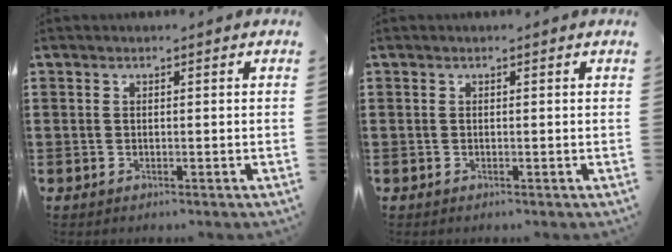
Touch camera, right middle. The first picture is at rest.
{"total": 0.0}